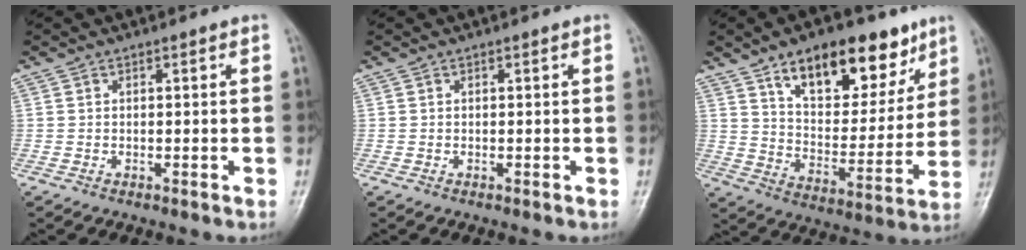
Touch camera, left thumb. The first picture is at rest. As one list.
[{"total": 0.0}, {"total": 20.0, "force": [12.0, 9.9, 12.5], "torque": [-0.130, -0.052, 0.194]}]